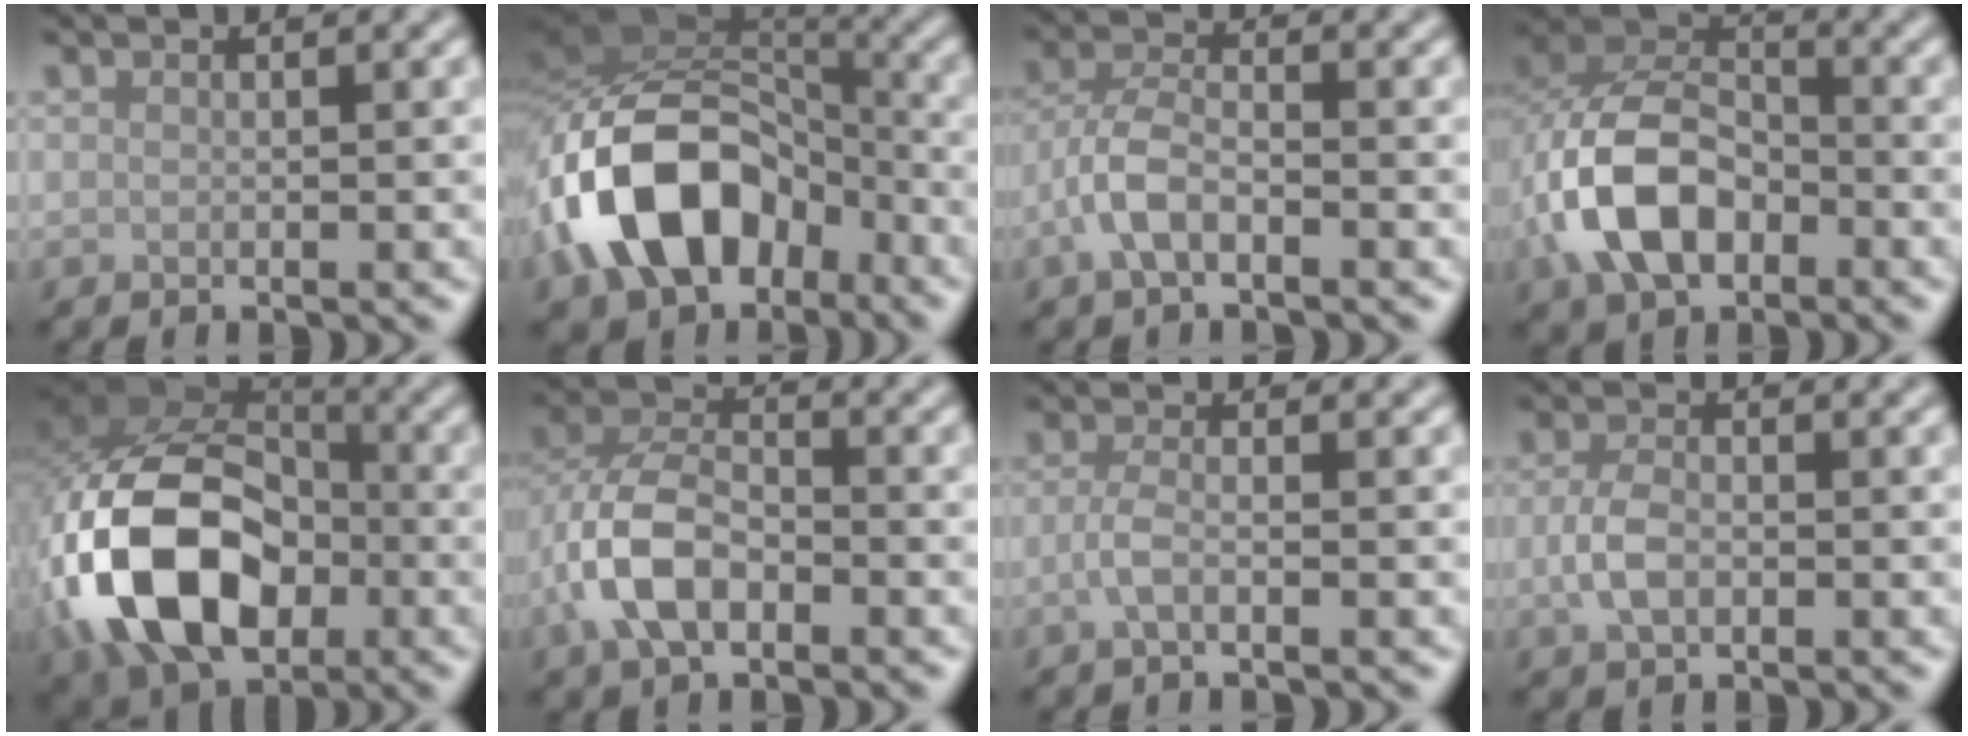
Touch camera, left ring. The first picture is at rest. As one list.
[{"total": 12.0, "force": [-5.5, 7.6, 7.6], "torque": [-0.135, 0.007, -0.112]}, {"total": 3.7, "force": [-1.7, 1.6, 2.8], "torque": [-0.059, 0.007, -0.045]}, {"total": 8.1, "force": [-2.7, 5.2, 5.6], "torque": [-0.118, 0.006, -0.058]}, {"total": 14.8, "force": [-4.1, 9.6, 10.5], "torque": [-0.228, -0.006, -0.089]}, {"total": 6.0, "force": [-2.1, 3.5, 4.3], "torque": [-0.088, 0.006, -0.050]}, {"total": 1.8, "force": [-0.6, 0.6, 1.6], "torque": [-0.035, -0.001, -0.016]}, {"total": 2.7, "force": [-0.6, 1.7, 2.0], "torque": [-0.045, 0.000, -0.014]}]